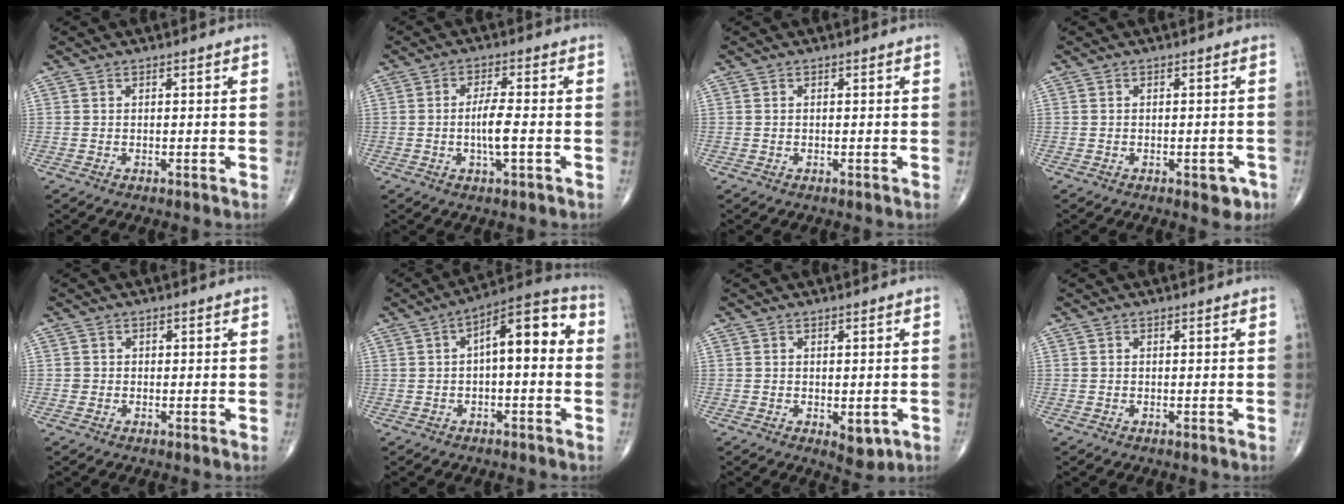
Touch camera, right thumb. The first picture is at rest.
{"total": 5.1, "force": [-0.9, 1.2, 4.9], "torque": [-0.098, 0.006, -0.018]}
{"total": 0.0}
{"total": 3.2, "force": [-1.6, 1.7, 2.2], "torque": [-0.010, 0.005, -0.017]}
{"total": 0.8, "force": [-0.1, 0.8, 0.0], "torque": [0.008, 0.007, -0.003]}
{"total": 11.4, "force": [1.0, 4.8, 10.2], "torque": [-0.128, 0.041, 0.006]}
{"total": 3.5, "force": [-0.9, 1.9, 2.9], "torque": [-0.025, -0.006, -0.004]}
{"total": 0.0}